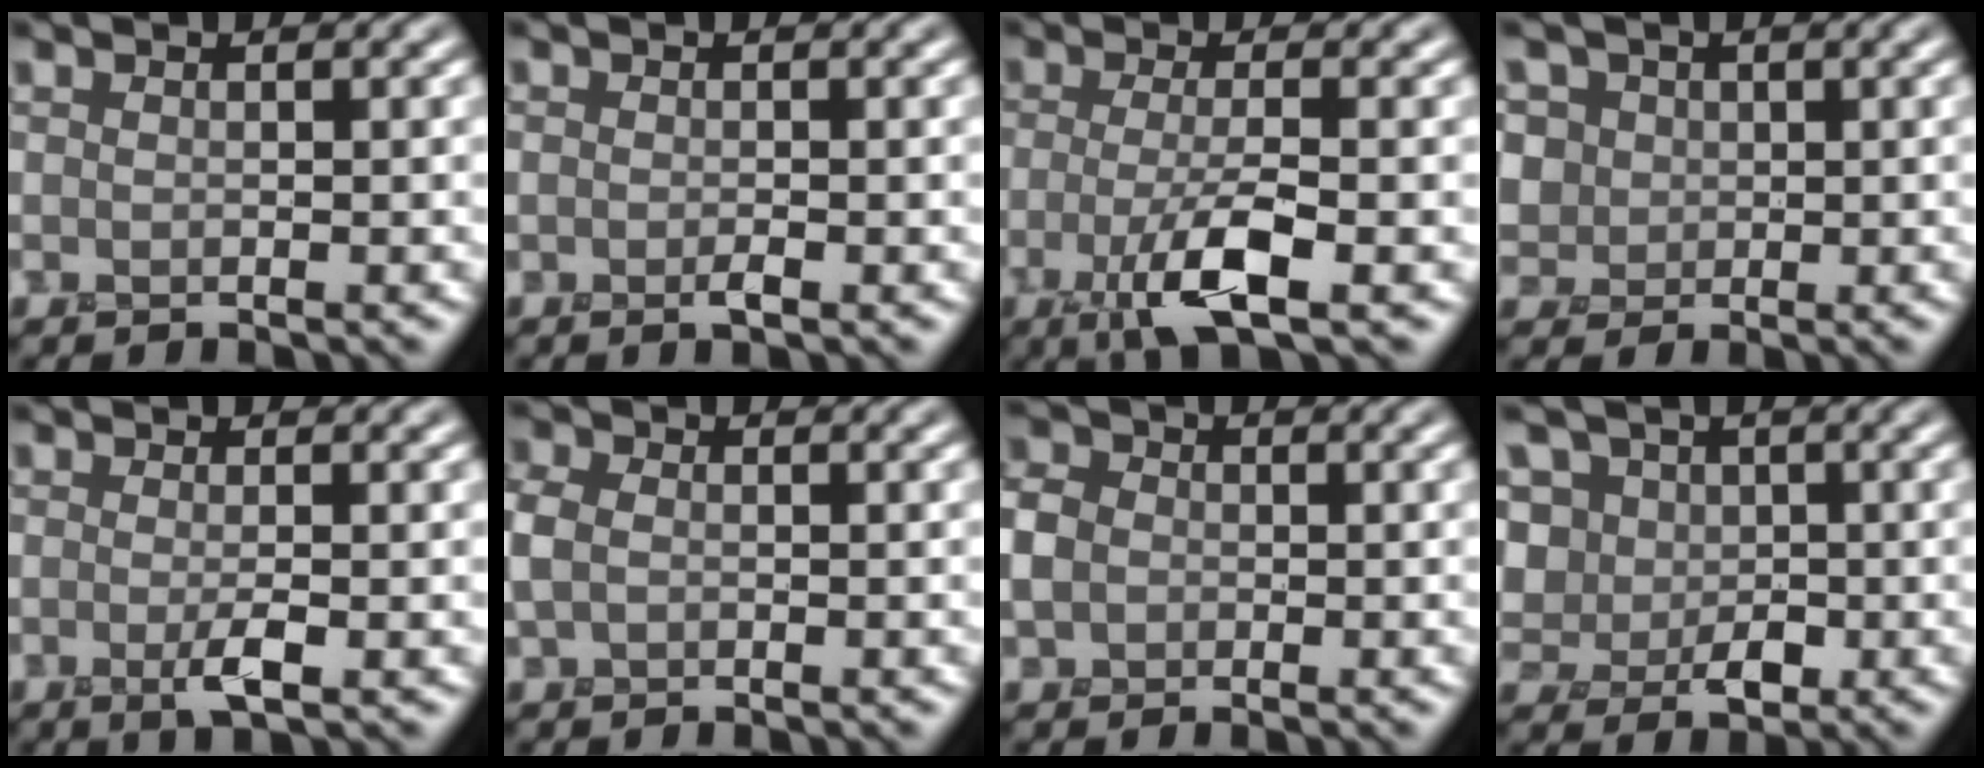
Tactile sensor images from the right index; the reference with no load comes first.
{"total": 0.0}
{"total": 4.2, "force": [-1.6, 1.0, 3.8], "torque": [-0.080, -0.004, -0.032]}
{"total": 5.2, "force": [2.6, 4.2, 1.5], "torque": [-0.047, 0.021, 0.032]}
{"total": 1.4, "force": [-0.4, 0.1, 1.4], "torque": [-0.031, -0.003, -0.008]}
{"total": 1.5, "force": [0.0, 1.3, 0.6], "torque": [-0.019, 0.007, -0.007]}
{"total": 2.3, "force": [-0.1, 2.2, 0.7], "torque": [-0.021, 0.008, -0.008]}
{"total": 9.0, "force": [3.0, 7.5, 4.0], "torque": [-0.079, 0.032, 0.028]}